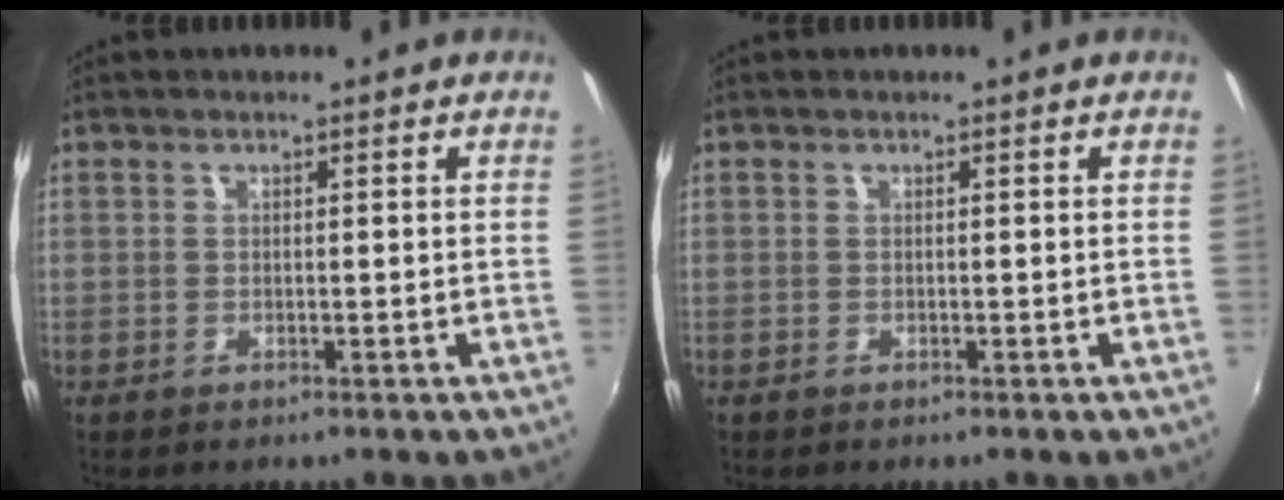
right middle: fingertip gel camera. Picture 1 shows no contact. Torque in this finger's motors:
{"motor_torque": [-0.14, 0.07, 0.04, 0.00]}